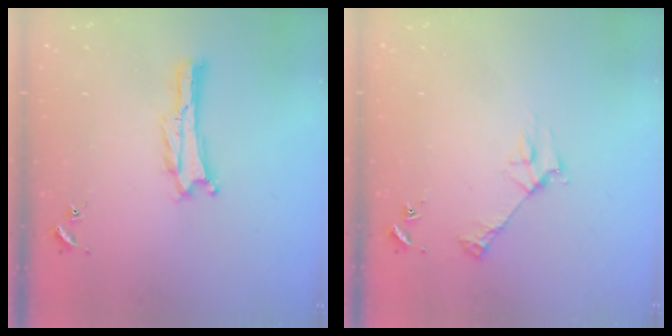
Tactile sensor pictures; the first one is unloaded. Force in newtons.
{"total": 2.8, "press": 2.8, "slide": 0.3}